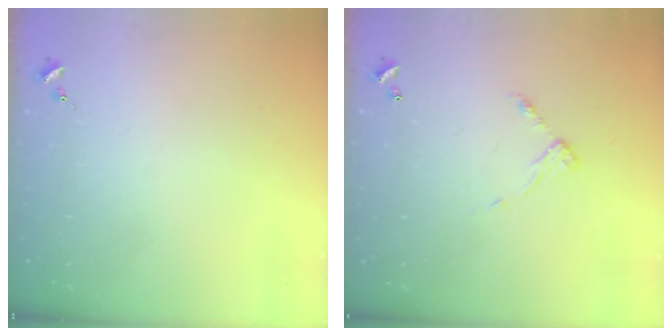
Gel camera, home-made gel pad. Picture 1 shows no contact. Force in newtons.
{"total": 7.1, "press": 7.1, "slide": 0.5}